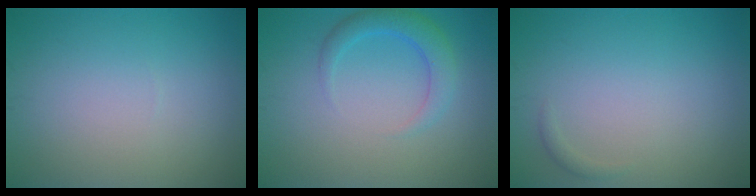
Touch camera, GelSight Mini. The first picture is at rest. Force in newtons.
{"total": 2.8, "press": 2.8, "slide": 0.2}
{"total": 0.6, "press": 0.6, "slide": 0.0}